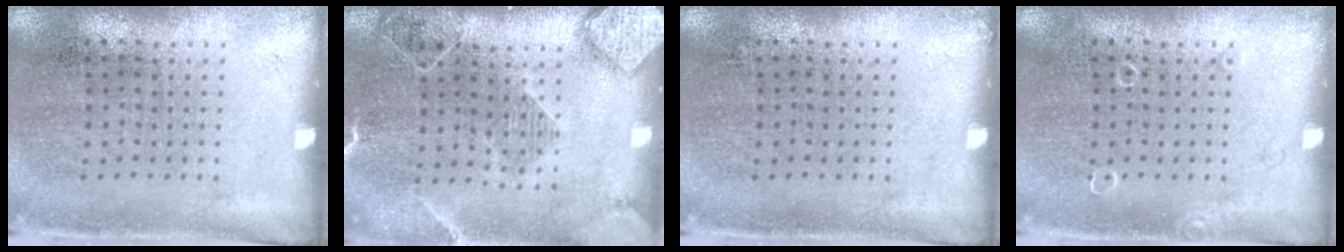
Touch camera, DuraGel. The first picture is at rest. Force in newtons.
{"total": 2.3, "press": 1.9, "slide": 1.2}
{"total": 0.0}
{"total": 0.5, "press": 0.5, "slide": 0.1}